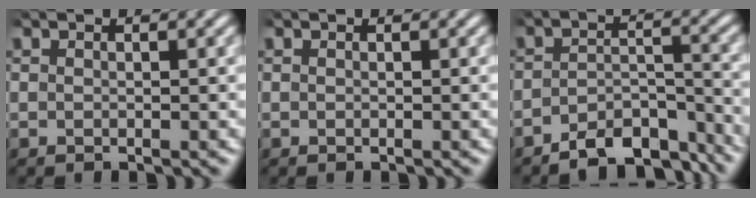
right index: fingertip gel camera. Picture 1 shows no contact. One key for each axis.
{"total": 0.0}
{"total": 7.7, "fx": -7.0, "fy": 2.4, "fz": 2.3, "tx": -0.024, "ty": -0.016, "tz": -0.108}